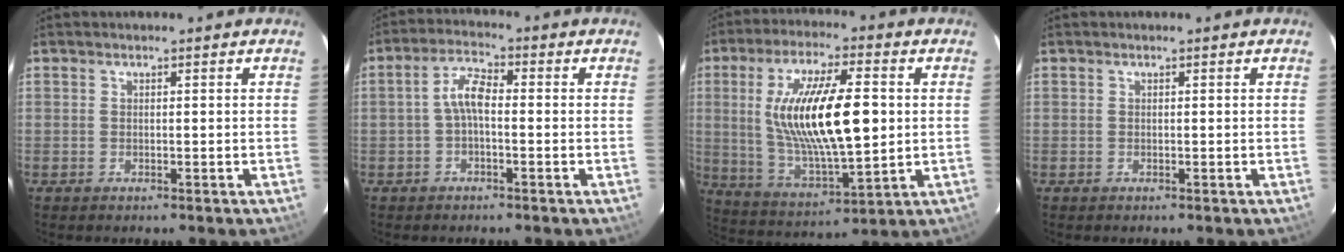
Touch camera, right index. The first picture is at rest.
{"total": 4.4, "force": [-0.9, 1.7, 3.9], "torque": [-0.083, 0.017, -0.019]}
{"total": 19.8, "force": [2.3, 6.4, 18.6], "torque": [-0.348, -0.002, 0.055]}
{"total": 0.0}